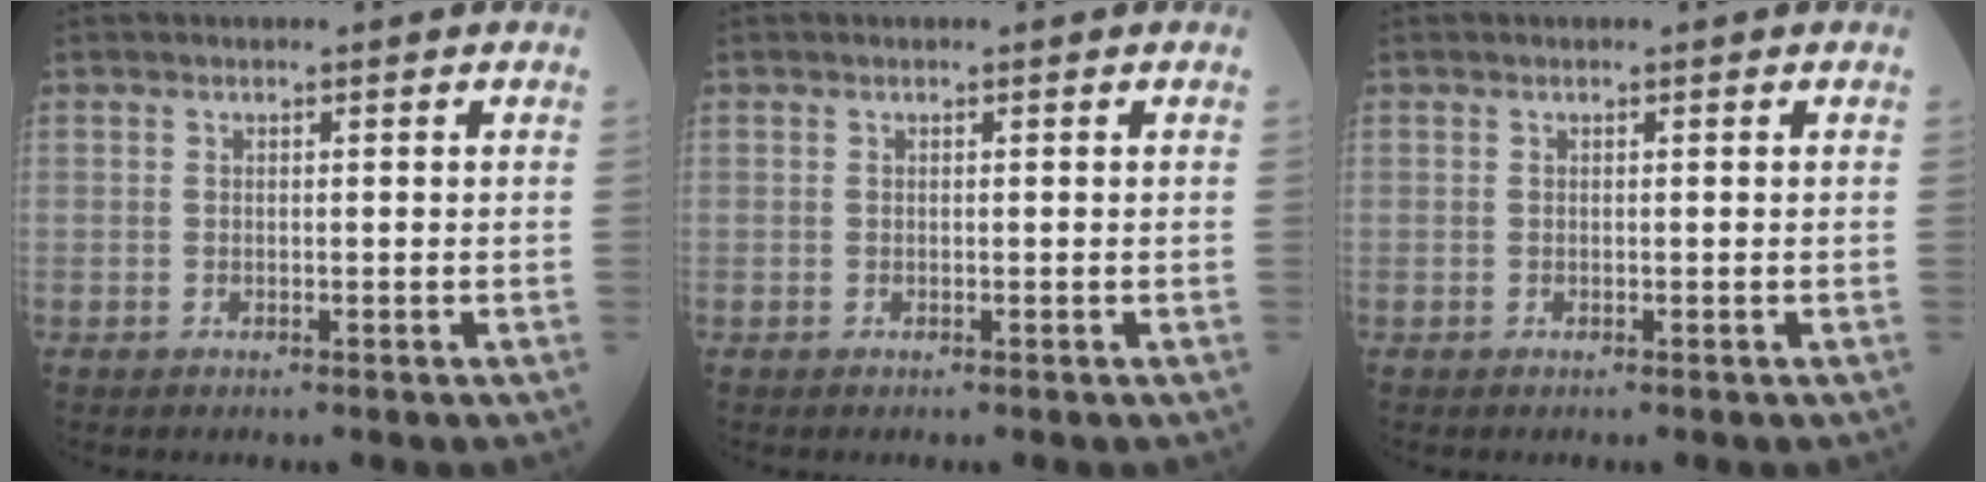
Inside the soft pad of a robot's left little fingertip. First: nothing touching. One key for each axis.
{"total": 0.0}
{"total": 0.0}